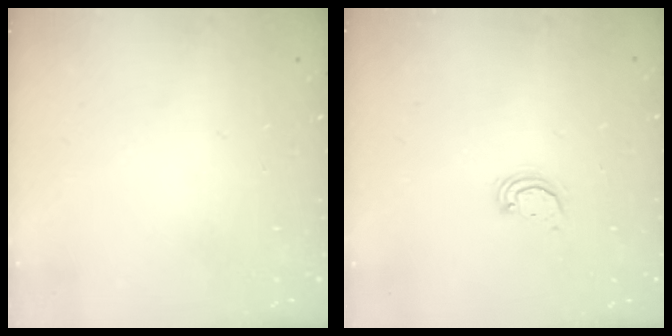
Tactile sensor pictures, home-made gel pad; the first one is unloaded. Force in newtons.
{"total": 2.2, "press": 2.2, "slide": 0.3}